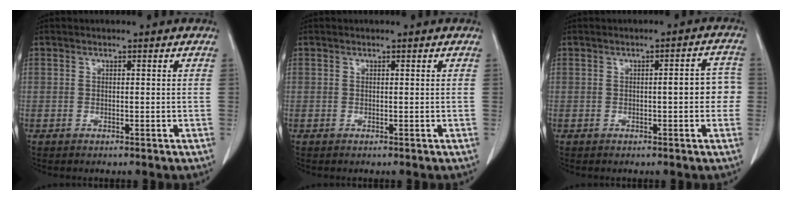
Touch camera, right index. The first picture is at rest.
{"total": 0.0}
{"total": 4.4, "force": [-0.4, 1.1, 4.3], "torque": [-0.047, 0.018, -0.007]}